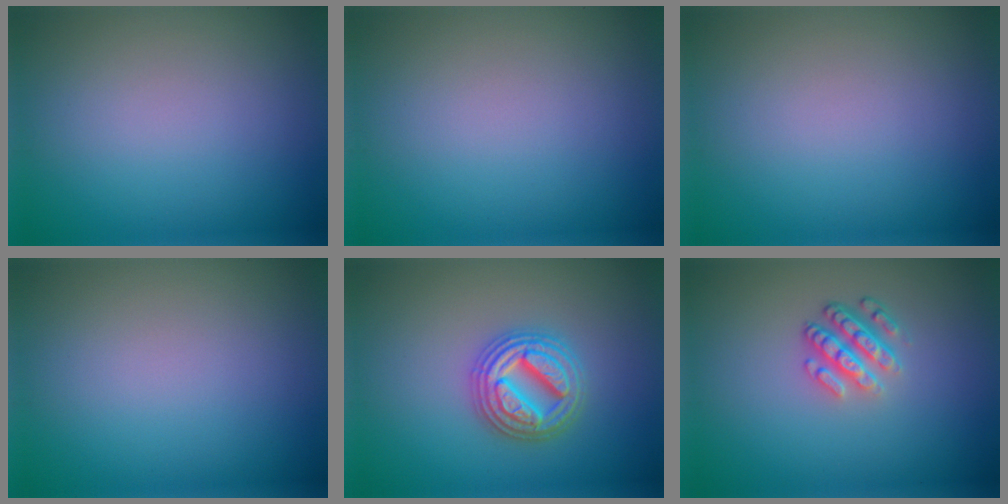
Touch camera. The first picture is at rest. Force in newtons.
{"total": 0.0}
{"total": 0.0}
{"total": 0.0}
{"total": 4.9, "press": 4.9, "slide": 0.6}
{"total": 3.6, "press": 2.6, "slide": 2.5}